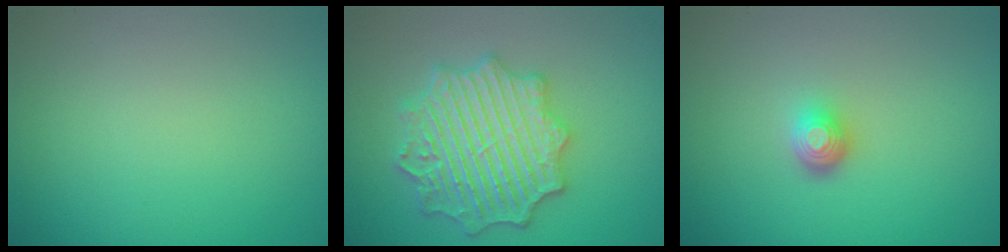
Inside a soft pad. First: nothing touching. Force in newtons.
{"total": 6.7, "press": 6.6, "slide": 1.0}
{"total": 2.2, "press": 1.4, "slide": 1.6}